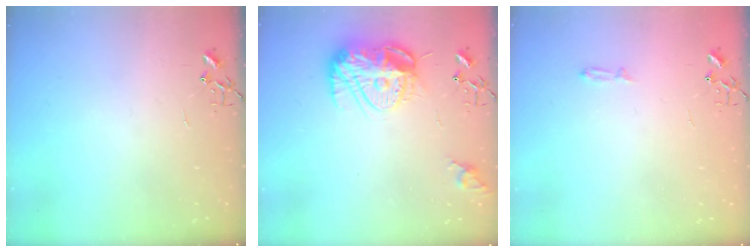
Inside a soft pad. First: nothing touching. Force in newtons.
{"total": 15.2, "press": 15.2, "slide": 1.5}
{"total": 3.0, "press": 2.9, "slide": 0.5}